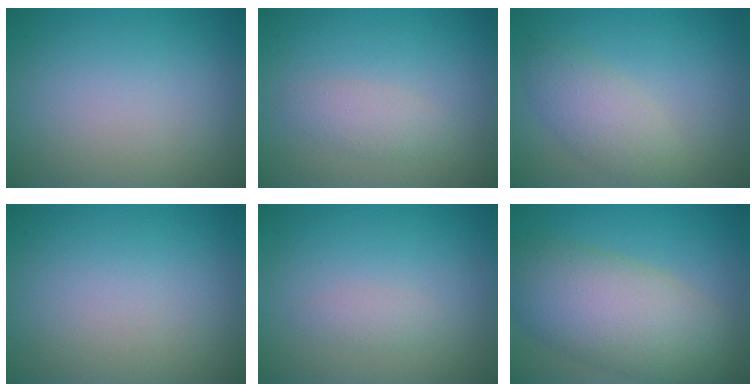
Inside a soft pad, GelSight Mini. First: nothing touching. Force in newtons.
{"total": 1.8, "press": 1.8, "slide": 0.0}
{"total": 3.4, "press": 3.4, "slide": 0.2}
{"total": 0.0}
{"total": 1.0, "press": 1.0, "slide": 0.0}
{"total": 8.8, "press": 8.8, "slide": 0.7}